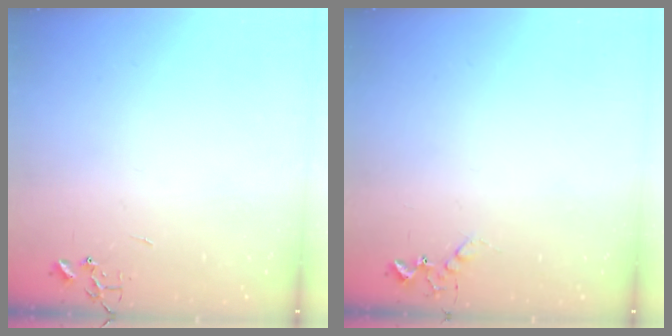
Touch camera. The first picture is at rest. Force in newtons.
{"total": 5.2, "press": 5.1, "slide": 0.9}